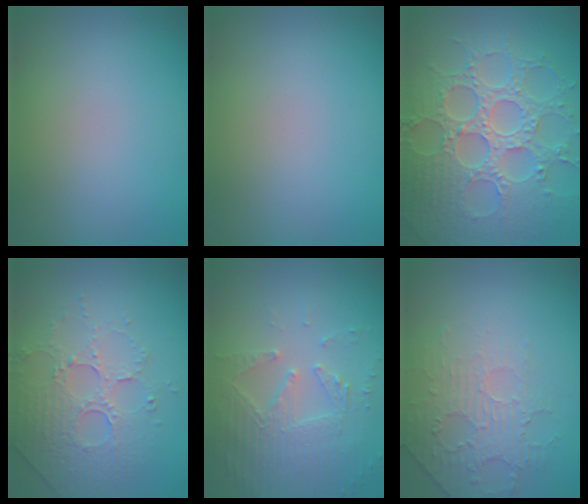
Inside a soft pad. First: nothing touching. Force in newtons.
{"total": 0.0}
{"total": 8.6, "press": 6.5, "slide": 5.7}
{"total": 5.0, "press": 3.5, "slide": 3.6}
{"total": 4.2, "press": 3.6, "slide": 2.3}
{"total": 2.3, "press": 1.5, "slide": 1.7}